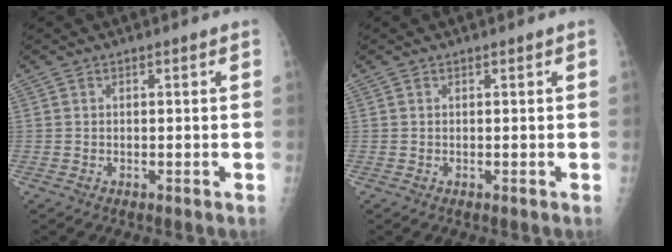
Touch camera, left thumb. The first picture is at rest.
{"total": 0.0}